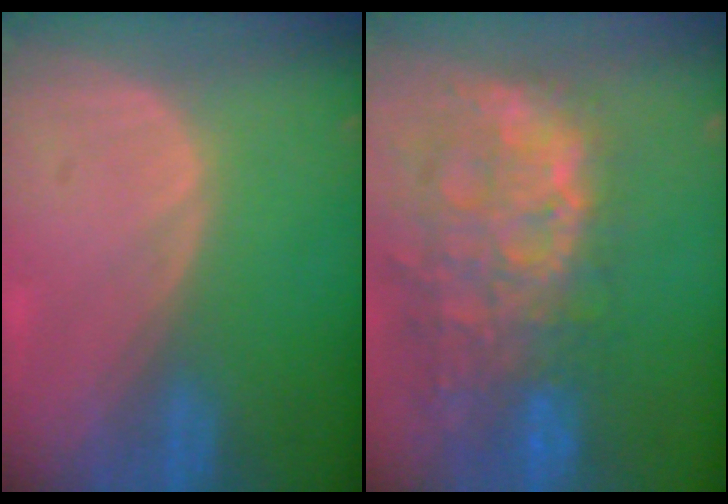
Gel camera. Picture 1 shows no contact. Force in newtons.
{"total": 14.0, "press": 11.4, "slide": 8.2}